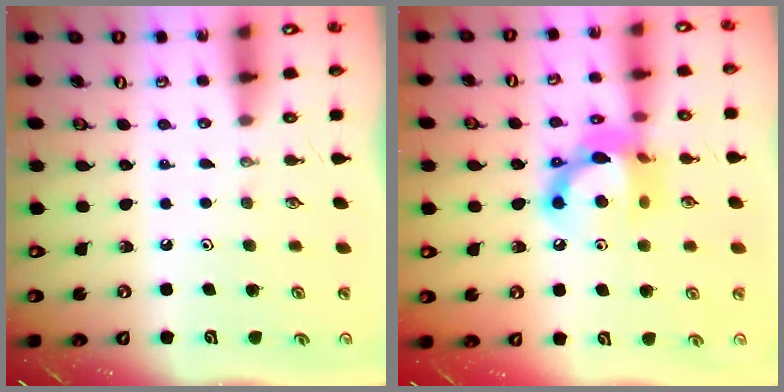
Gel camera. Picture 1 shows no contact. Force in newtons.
{"total": 13.4, "press": 13.4, "slide": 1.0}